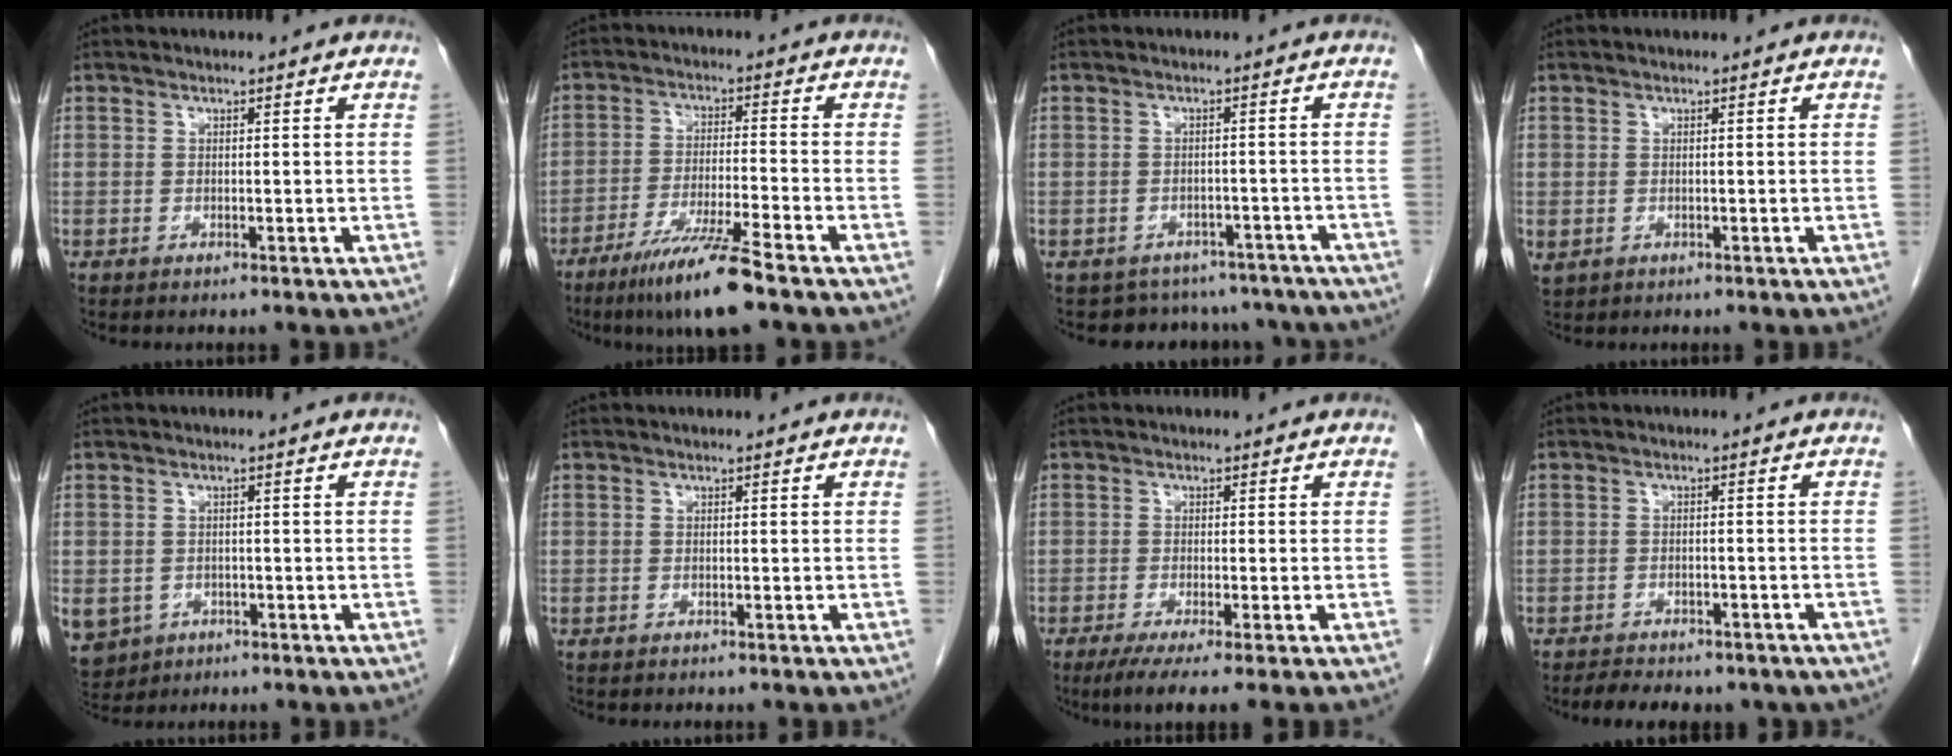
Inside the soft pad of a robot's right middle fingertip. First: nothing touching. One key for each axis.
{"total": 9.7, "fx": -6.9, "fy": -0.3, "fz": 6.9, "tx": -0.128, "ty": -0.030, "tz": -0.126}
{"total": 10.1, "fx": -8.7, "fy": 5.0, "fz": 0.8, "tx": -0.002, "ty": 0.025, "tz": -0.089}
{"total": 1.3, "fx": -0.1, "fy": 1.1, "fz": 0.7, "tx": -0.015, "ty": -0.001, "tz": 0.010}
{"total": 10.1, "fx": -4.1, "fy": 8.6, "fz": 3.4, "tx": -0.103, "ty": 0.000, "tz": -0.050}
{"total": 0.5, "fx": -0.5, "fy": 0.2, "fz": 0.1, "tx": -0.011, "ty": -0.001, "tz": -0.009}
{"total": 5.6, "fx": -4.0, "fy": -0.4, "fz": 3.9, "tx": -0.056, "ty": -0.014, "tz": -0.067}
{"total": 9.8, "fx": -8.1, "fy": 3.8, "fz": 4.0, "tx": -0.066, "ty": 0.008, "tz": -0.095}